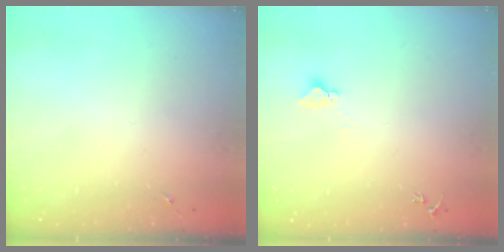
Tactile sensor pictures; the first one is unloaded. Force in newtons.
{"total": 2.8, "press": 2.8, "slide": 0.2}